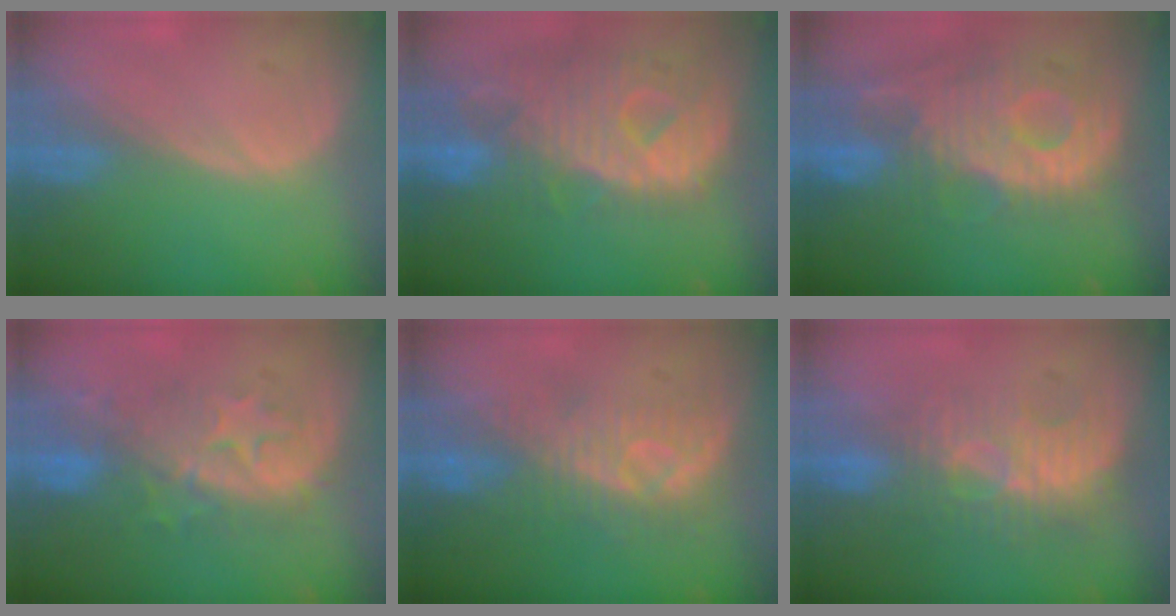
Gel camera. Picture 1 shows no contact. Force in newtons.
{"total": 12.6, "press": 10.8, "slide": 6.5}
{"total": 12.0, "press": 10.8, "slide": 5.3}
{"total": 8.7, "press": 8.5, "slide": 1.6}
{"total": 8.2, "press": 7.8, "slide": 2.5}
{"total": 8.7, "press": 8.2, "slide": 2.8}